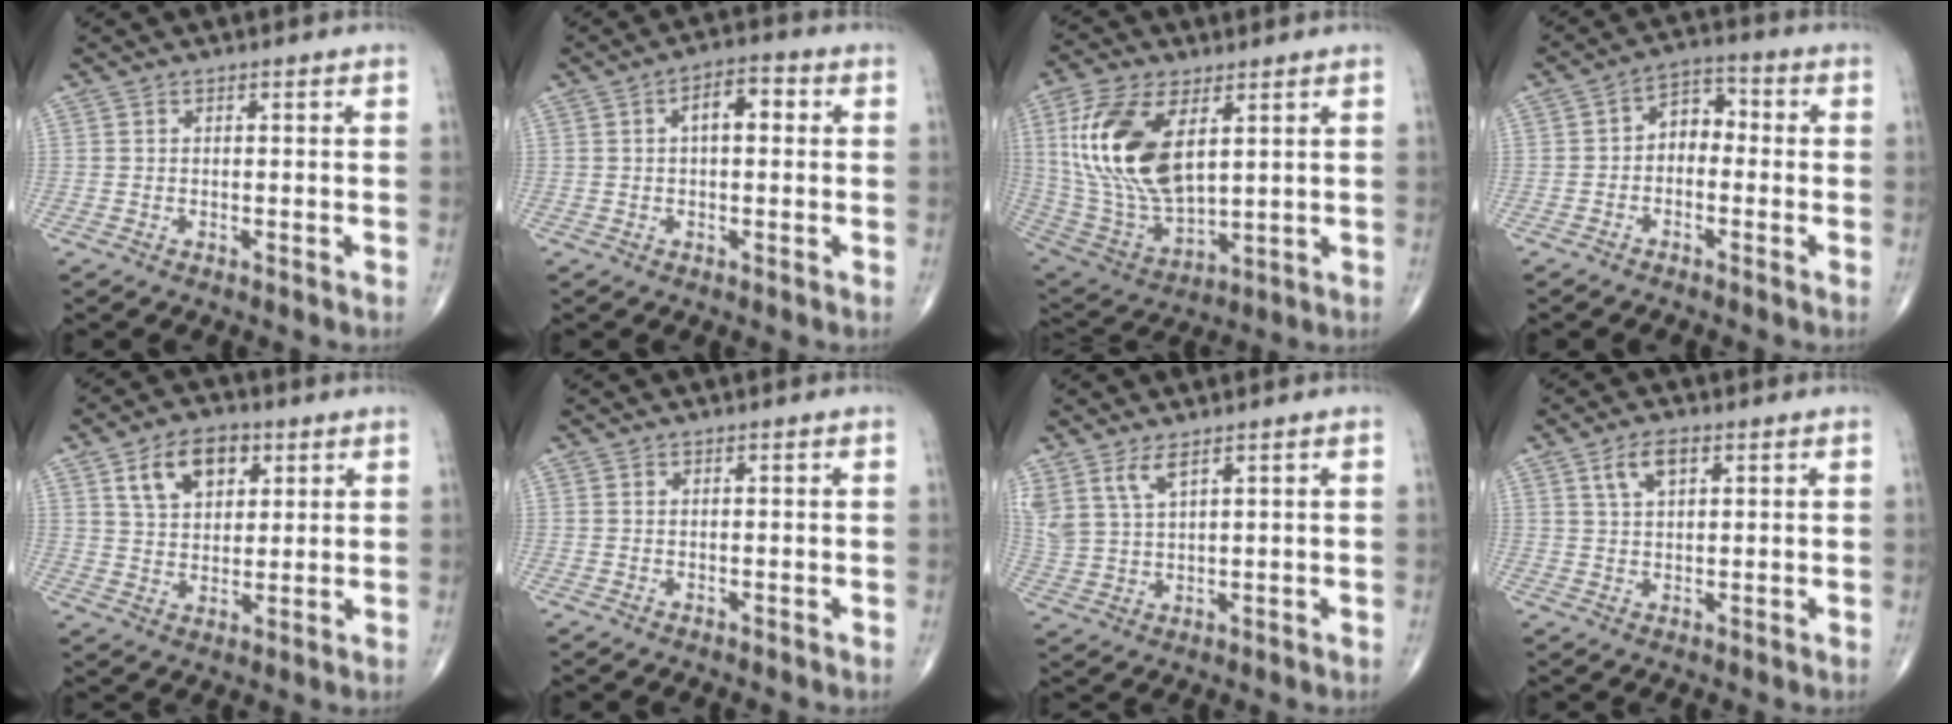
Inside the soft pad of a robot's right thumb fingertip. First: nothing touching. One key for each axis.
{"total": 5.6, "fx": 1.1, "fy": 2.7, "fz": 4.8, "tx": -0.068, "ty": 0.016, "tz": 0.009}
{"total": 20.1, "fx": 5.7, "fy": 10.3, "fz": 16.4, "tx": -0.332, "ty": -0.026, "tz": 0.115}
{"total": 5.7, "fx": -0.8, "fy": 4.0, "fz": 3.9, "tx": -0.042, "ty": 0.030, "tz": -0.030}
{"total": 10.2, "fx": 4.5, "fy": 6.5, "fz": 6.4, "tx": -0.080, "ty": -0.010, "tz": 0.078}
{"total": 0.0}
{"total": 6.5, "fx": 4.1, "fy": 2.4, "fz": 4.3, "tx": -0.095, "ty": -0.015, "tz": 0.093}
{"total": 4.8, "fx": 2.3, "fy": 2.3, "fz": 3.5, "tx": -0.064, "ty": 0.000, "tz": 0.045}